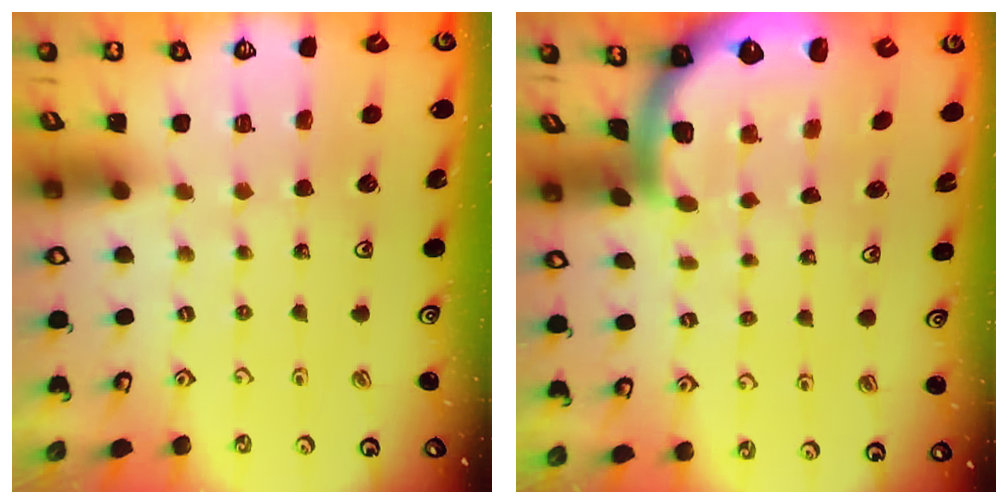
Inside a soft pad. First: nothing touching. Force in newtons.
{"total": 2.5, "press": 2.5, "slide": 0.6}